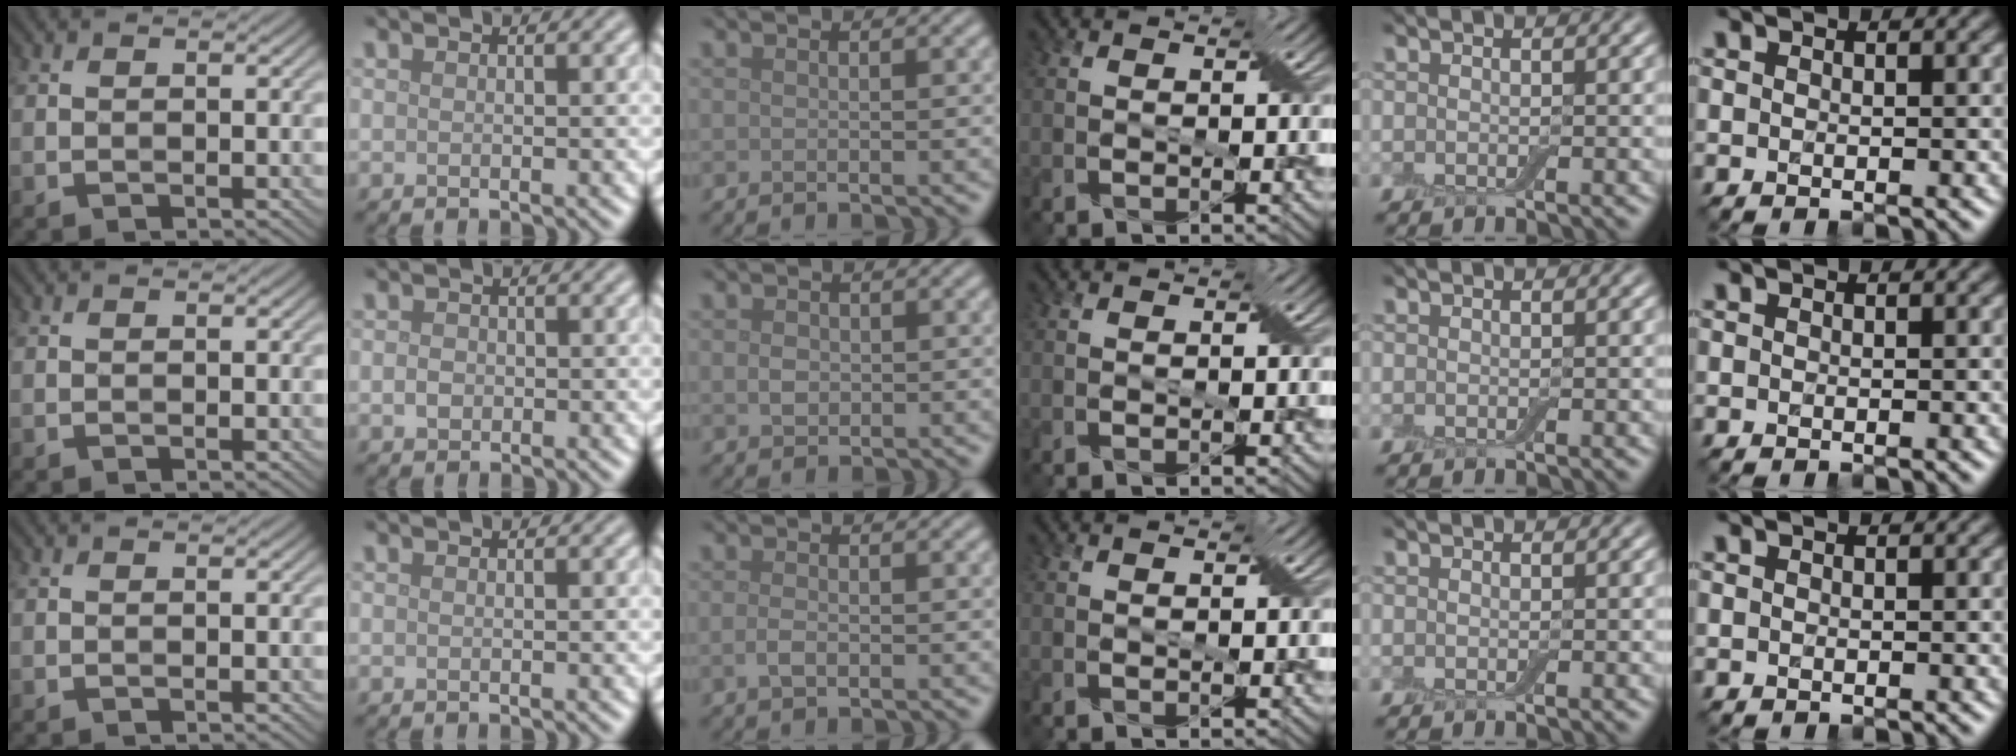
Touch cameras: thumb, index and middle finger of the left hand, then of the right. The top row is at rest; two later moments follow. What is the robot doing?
{"motion": "fold", "object": "apron"}